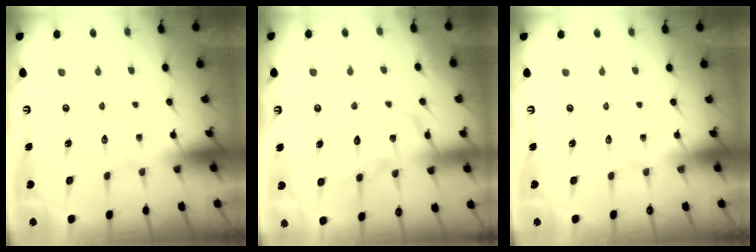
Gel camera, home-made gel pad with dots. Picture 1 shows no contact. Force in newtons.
{"total": 13.1, "press": 13.0, "slide": 1.0}
{"total": 0.0}